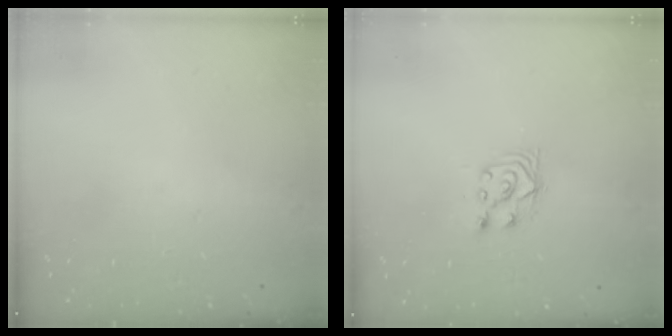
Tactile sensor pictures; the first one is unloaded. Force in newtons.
{"total": 4.4, "press": 4.2, "slide": 1.0}